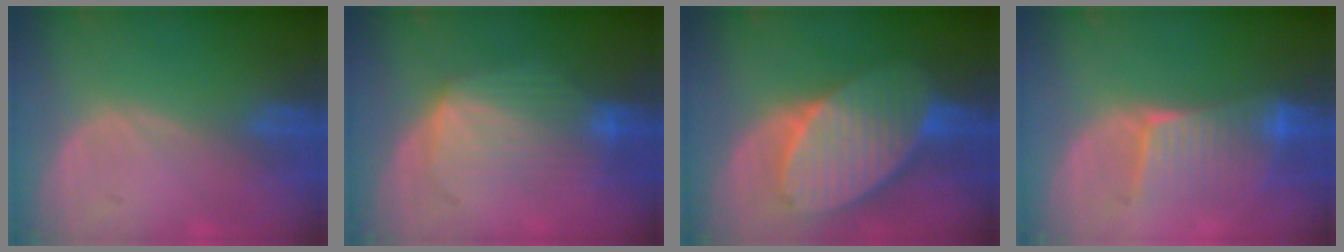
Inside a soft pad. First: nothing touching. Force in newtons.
{"total": 7.5, "press": 7.4, "slide": 1.2}
{"total": 10.7, "press": 10.7, "slide": 0.6}
{"total": 6.6, "press": 6.6, "slide": 0.6}